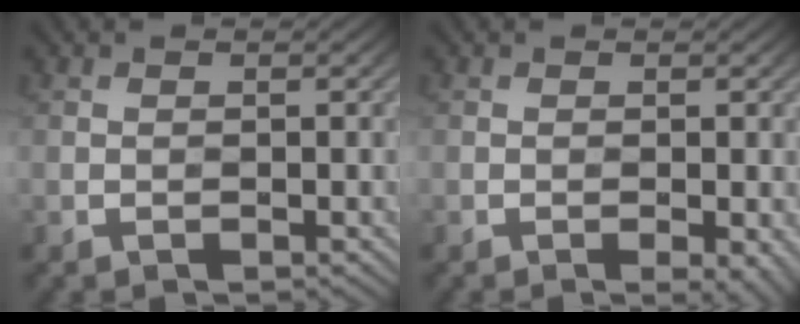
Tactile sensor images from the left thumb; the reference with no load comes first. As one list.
[{"total": 1.7, "force": [-0.5, 0.3, 1.7], "torque": [-0.024, -0.003, -0.005]}]